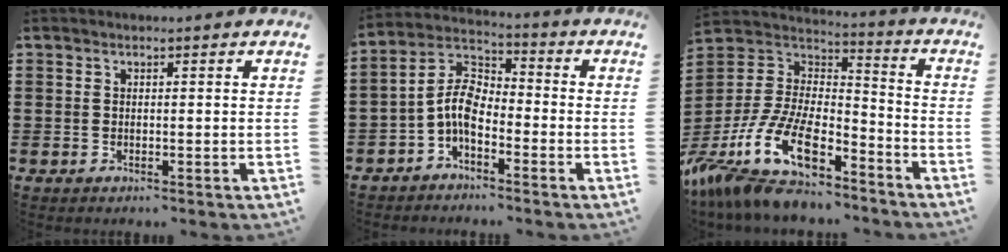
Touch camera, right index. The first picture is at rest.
{"total": 6.7, "force": [-2.3, 3.6, 5.2], "torque": [-0.133, -0.006, -0.056]}
{"total": 14.8, "force": [-9.8, 5.7, 9.5], "torque": [-0.216, 0.010, -0.182]}